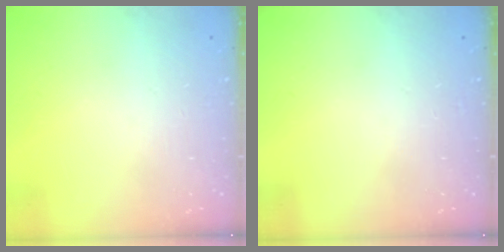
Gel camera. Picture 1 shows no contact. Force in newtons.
{"total": 0.0}